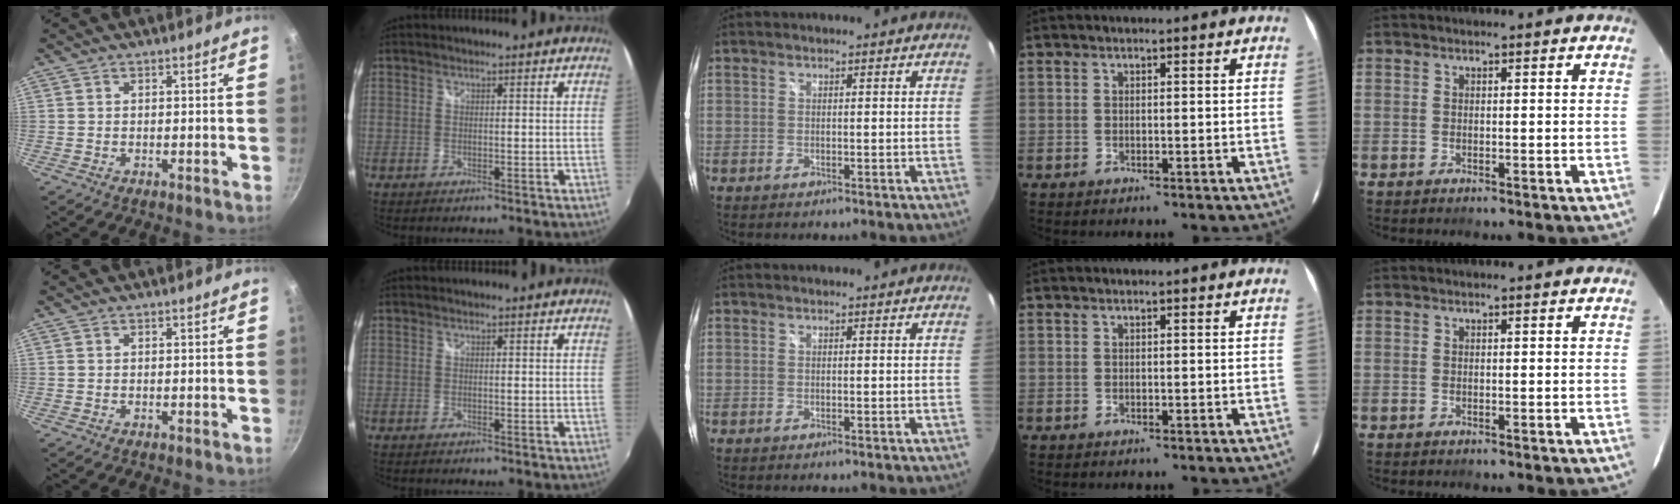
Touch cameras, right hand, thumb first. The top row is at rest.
{}